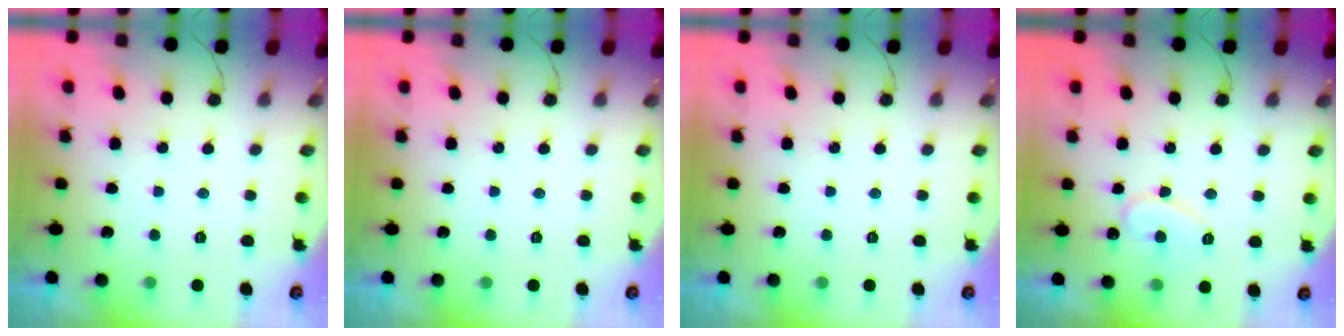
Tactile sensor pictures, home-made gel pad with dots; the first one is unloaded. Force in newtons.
{"total": 0.0}
{"total": 0.0}
{"total": 8.8, "press": 8.7, "slide": 0.6}